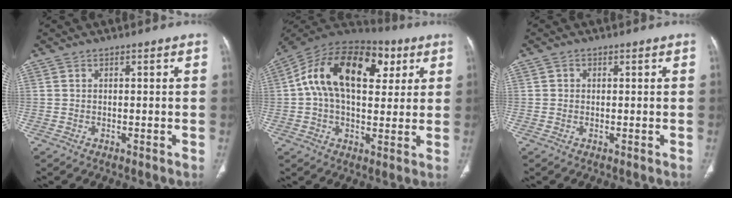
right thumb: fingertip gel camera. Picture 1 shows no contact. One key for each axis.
{"total": 22.0, "fx": 6.0, "fy": 13.0, "fz": 16.6, "tx": -0.270, "ty": 0.031, "tz": 0.088}
{"total": 0.8, "fx": 0.1, "fy": 0.7, "fz": 0.3, "tx": 0.000, "ty": 0.002, "tz": 0.001}